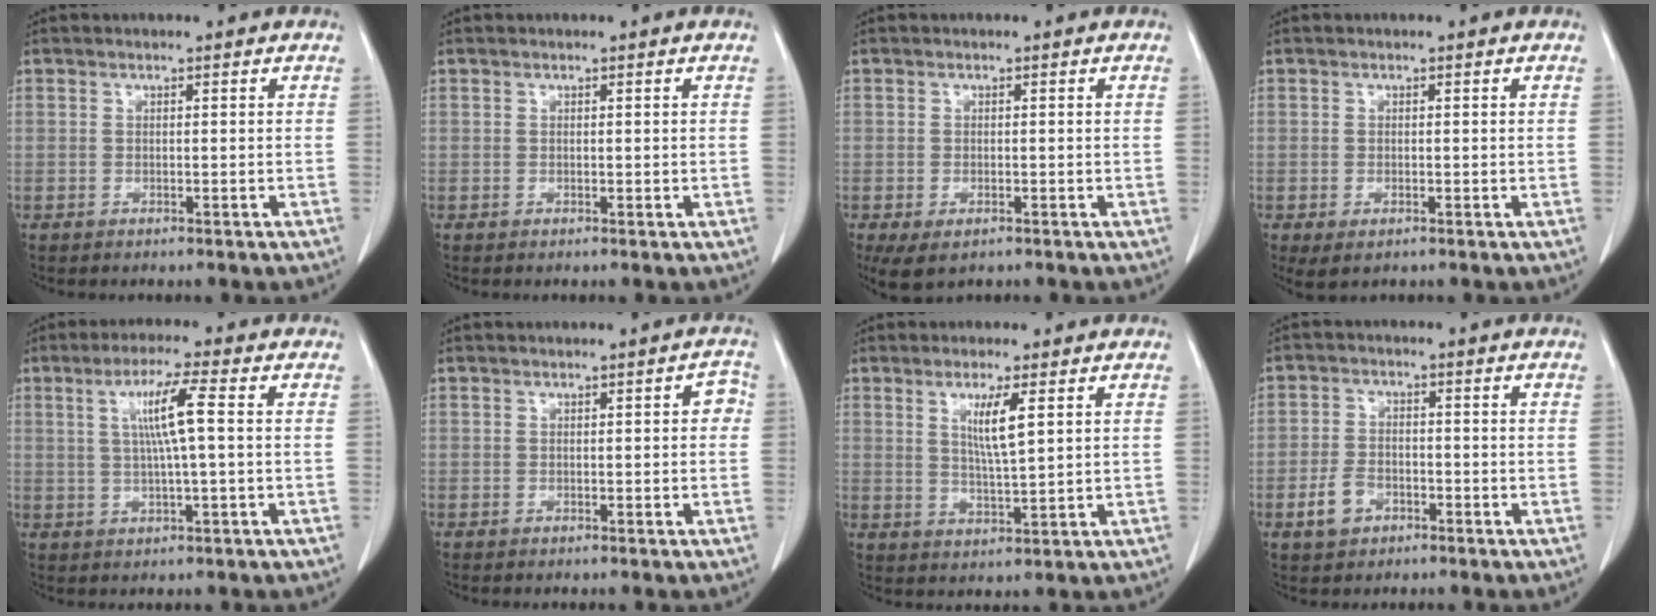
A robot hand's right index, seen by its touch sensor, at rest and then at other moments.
{"total": 0.0}
{"total": 3.8, "force": [-1.7, 1.9, 2.8], "torque": [-0.054, -0.009, -0.021]}
{"total": 2.2, "force": [-0.7, 1.1, 1.8], "torque": [-0.033, -0.005, -0.006]}
{"total": 6.9, "force": [1.4, -0.3, 6.7], "torque": [-0.122, 0.007, 0.026]}
{"total": 2.6, "force": [0.4, 1.1, 2.4], "torque": [-0.016, 0.013, 0.002]}
{"total": 5.6, "force": [2.1, 0.2, 5.2], "torque": [-0.096, -0.009, 0.041]}
{"total": 4.4, "force": [-2.0, 3.0, 2.6], "torque": [-0.051, 0.005, -0.035]}